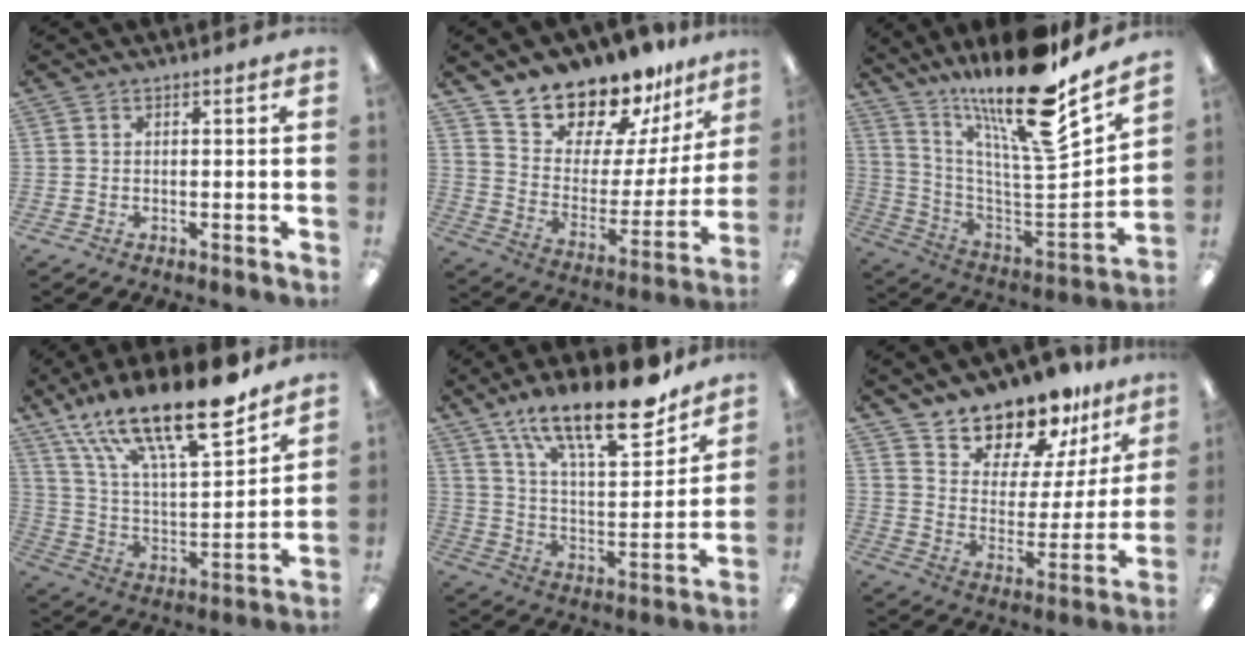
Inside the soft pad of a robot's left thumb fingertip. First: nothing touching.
{"total": 16.0, "force": [15.0, 5.2, 1.9], "torque": [-0.057, -0.139, 0.272]}
{"total": 22.1, "force": [17.1, 3.2, 13.5], "torque": [-0.207, -0.140, 0.268]}
{"total": 24.3, "force": [17.3, 7.2, 15.5], "torque": [-0.259, -0.108, 0.293]}
{"total": 21.8, "force": [15.9, 6.8, 13.3], "torque": [-0.207, -0.100, 0.264]}
{"total": 13.1, "force": [12.0, 4.7, 1.9], "torque": [-0.042, -0.112, 0.221]}